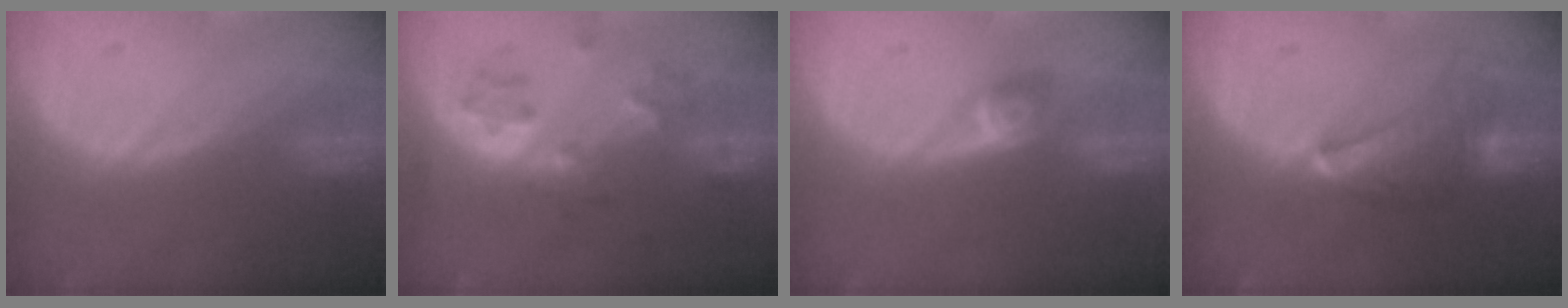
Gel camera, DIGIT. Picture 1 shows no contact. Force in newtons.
{"total": 6.3, "press": 5.6, "slide": 2.7}
{"total": 2.8, "press": 2.5, "slide": 1.3}
{"total": 7.0, "press": 6.7, "slide": 1.9}